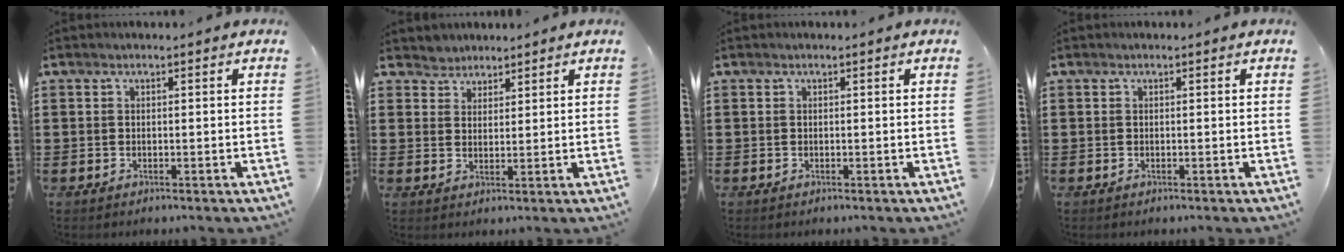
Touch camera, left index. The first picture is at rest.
{"total": 2.9, "force": [2.5, 1.4, -0.7], "torque": [-0.001, 0.004, 0.047]}
{"total": 0.0}
{"total": 0.0}